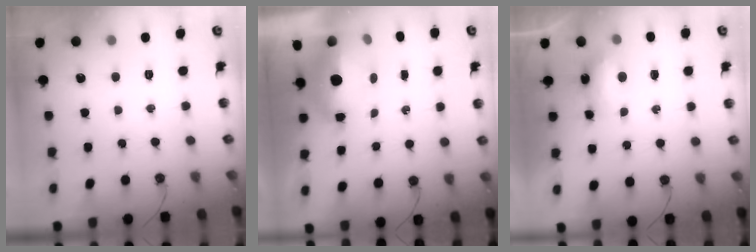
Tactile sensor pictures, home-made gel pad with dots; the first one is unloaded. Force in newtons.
{"total": 7.9, "press": 7.8, "slide": 1.4}
{"total": 6.0, "press": 5.9, "slide": 0.7}